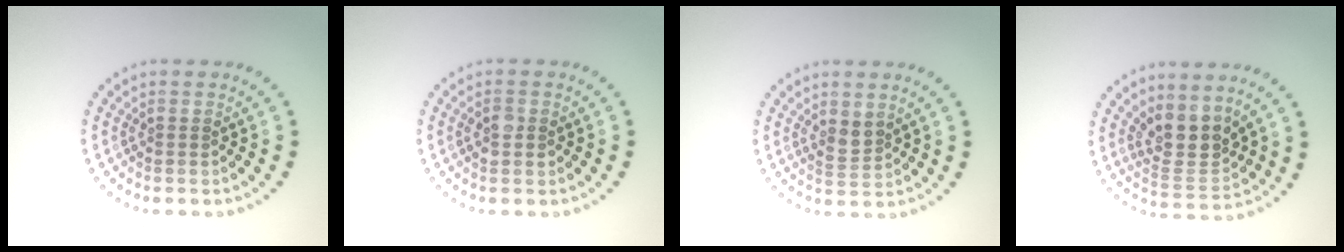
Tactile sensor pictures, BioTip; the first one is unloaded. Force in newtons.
{"total": 1.9, "press": 1.9, "slide": 0.1}
{"total": 1.7, "press": 1.4, "slide": 0.9}
{"total": 3.9, "press": 3.4, "slide": 1.9}